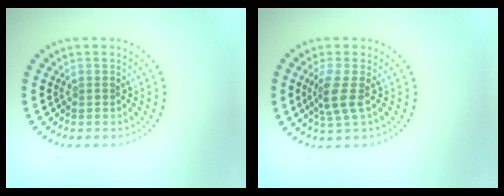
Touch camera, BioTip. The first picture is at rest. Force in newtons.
{"total": 2.5, "press": 1.9, "slide": 1.5}